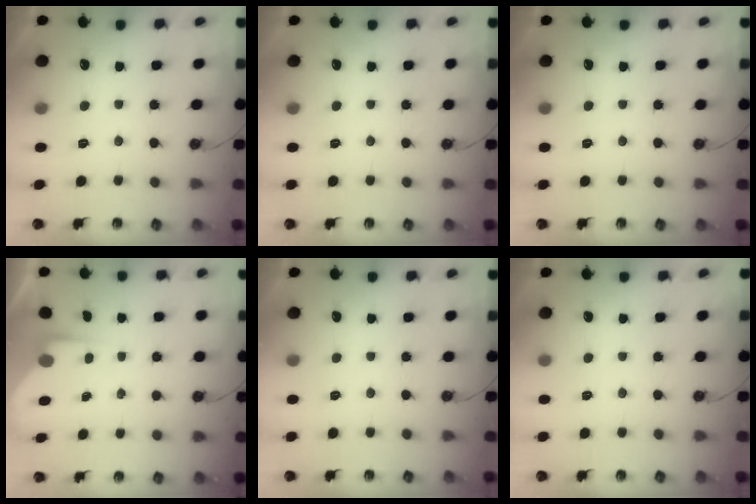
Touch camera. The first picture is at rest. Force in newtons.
{"total": 0.0}
{"total": 0.0}
{"total": 2.7, "press": 2.6, "slide": 0.4}
{"total": 0.0}
{"total": 0.0}